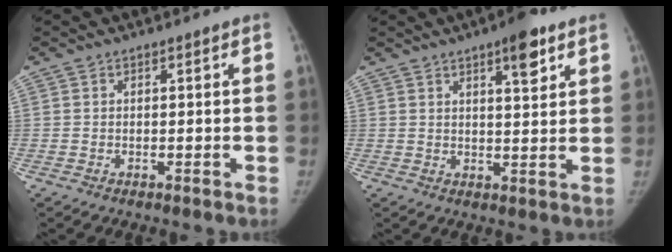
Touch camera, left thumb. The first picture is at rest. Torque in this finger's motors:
{"motor_torque": [1.25, 0.44, 0.94, -1.03, 0.20]}